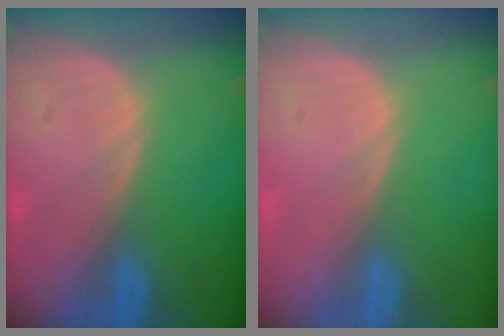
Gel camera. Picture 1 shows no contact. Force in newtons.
{"total": 0.0}